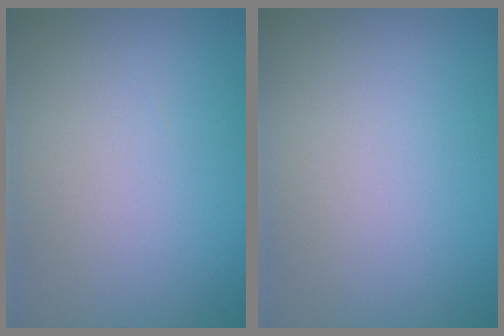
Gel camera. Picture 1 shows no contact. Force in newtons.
{"total": 0.0}